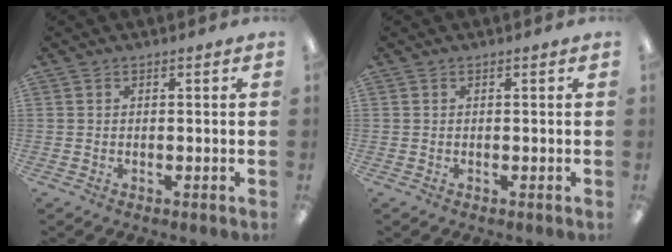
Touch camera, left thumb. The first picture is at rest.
{"total": 0.0}